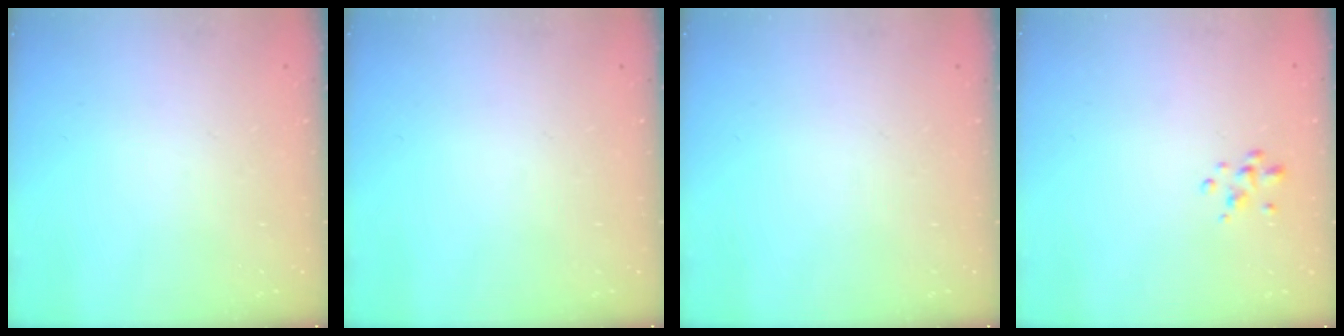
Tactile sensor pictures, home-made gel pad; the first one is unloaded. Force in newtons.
{"total": 0.0}
{"total": 0.0}
{"total": 2.3, "press": 2.2, "slide": 0.3}